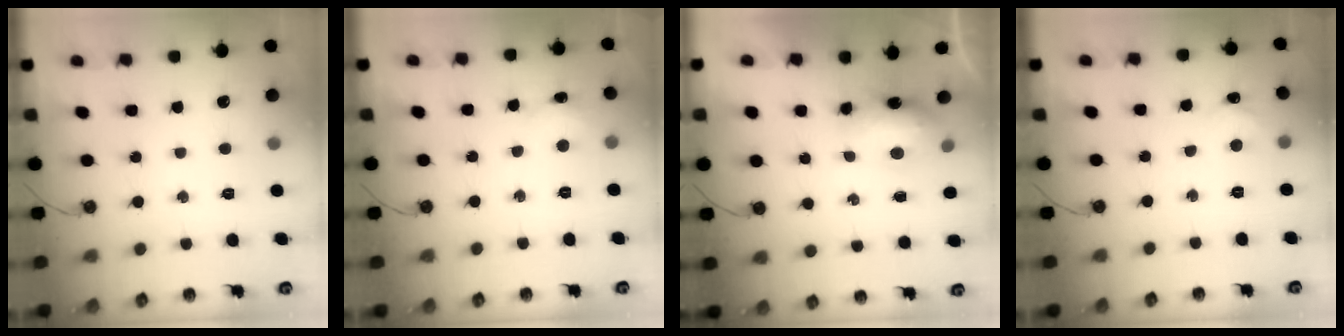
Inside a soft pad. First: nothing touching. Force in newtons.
{"total": 4.6, "press": 4.5, "slide": 0.8}
{"total": 8.1, "press": 8.0, "slide": 1.6}
{"total": 1.7, "press": 1.7, "slide": 0.2}